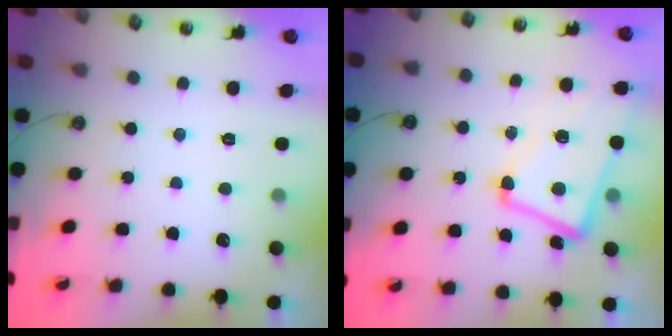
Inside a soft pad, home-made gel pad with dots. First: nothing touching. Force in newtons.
{"total": 4.7, "press": 4.4, "slide": 1.7}